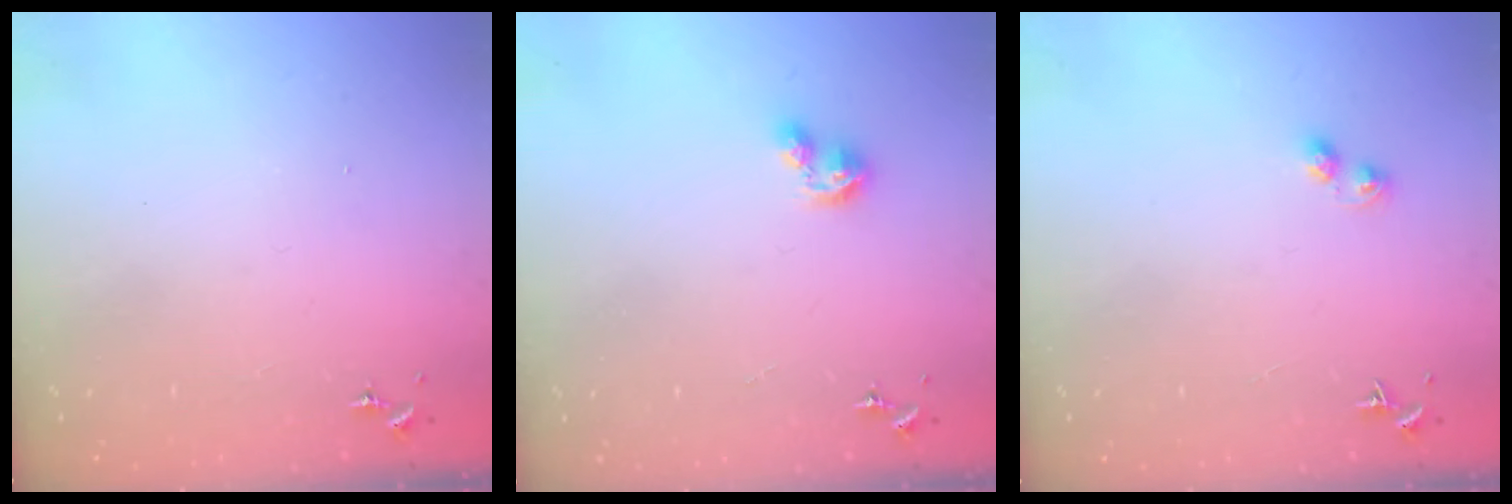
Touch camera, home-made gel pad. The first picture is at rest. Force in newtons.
{"total": 2.6, "press": 2.6, "slide": 0.3}
{"total": 4.1, "press": 4.0, "slide": 0.6}